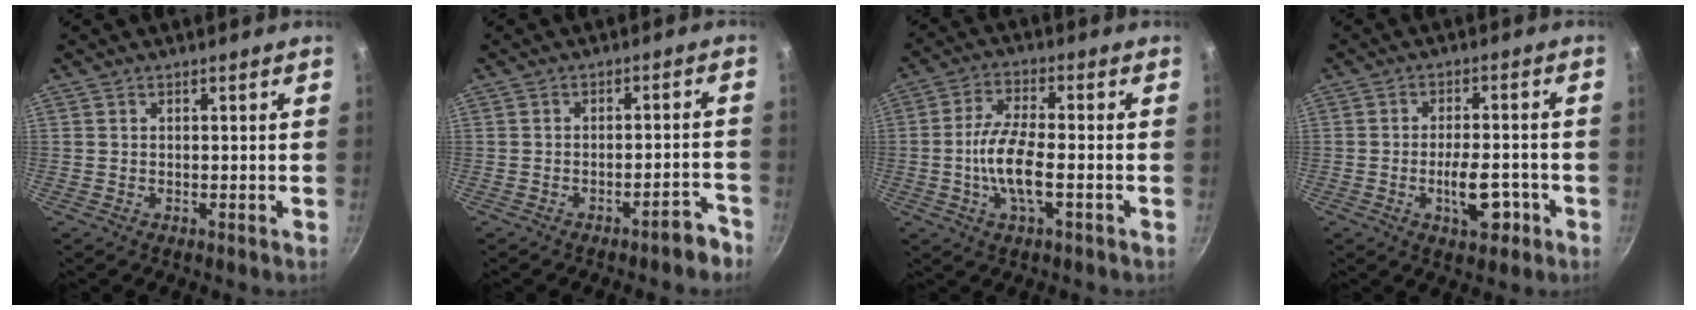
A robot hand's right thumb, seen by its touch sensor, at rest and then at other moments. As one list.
[{"total": 4.0, "force": [-3.2, 0.9, 2.2], "torque": [-0.024, 0.038, -0.043]}, {"total": 9.2, "force": [-1.8, 3.1, 8.4], "torque": [-0.175, 0.015, -0.038]}, {"total": 7.1, "force": [-2.6, 3.3, 5.8], "torque": [-0.081, 0.016, -0.038]}]